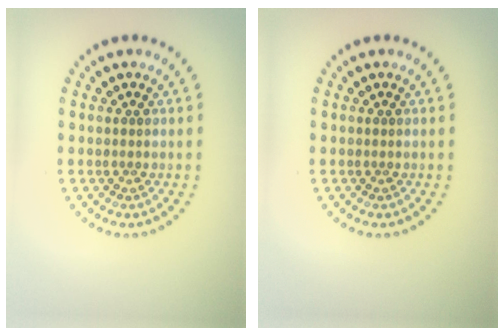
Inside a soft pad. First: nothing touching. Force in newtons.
{"total": 0.0}